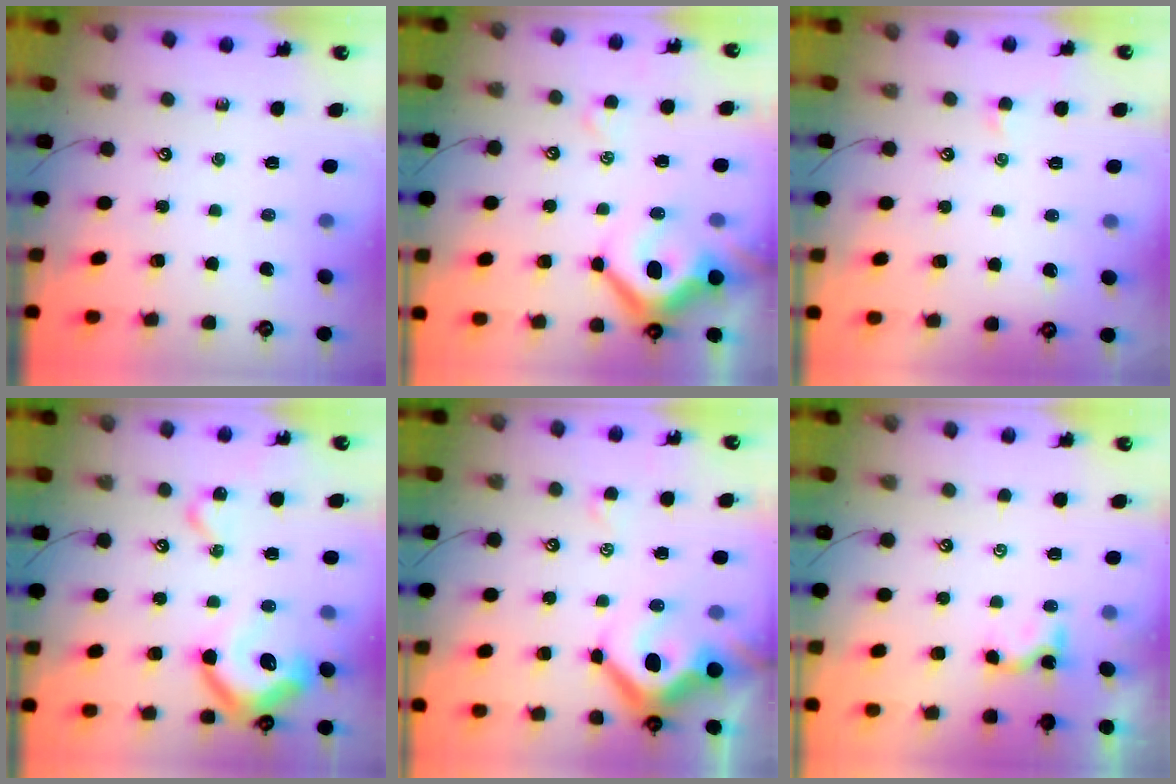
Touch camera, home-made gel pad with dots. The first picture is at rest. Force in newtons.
{"total": 12.8, "press": 12.7, "slide": 1.9}
{"total": 0.0}
{"total": 15.6, "press": 15.5, "slide": 1.4}
{"total": 12.1, "press": 12.0, "slide": 2.0}
{"total": 2.4, "press": 2.4, "slide": 0.1}